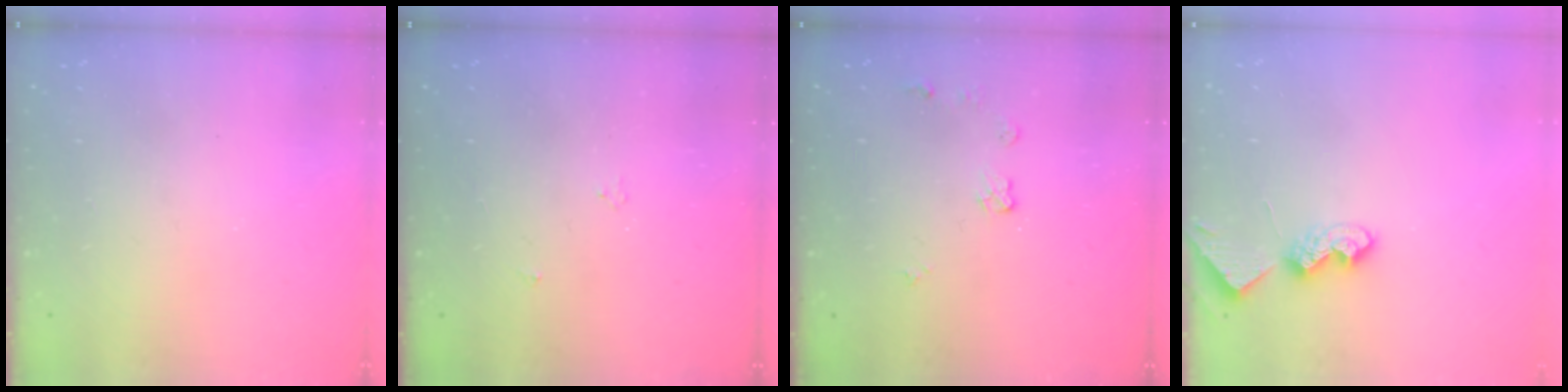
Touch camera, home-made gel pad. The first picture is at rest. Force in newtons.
{"total": 3.0, "press": 3.0, "slide": 0.5}
{"total": 5.3, "press": 5.3, "slide": 0.1}
{"total": 7.5, "press": 7.5, "slide": 0.5}